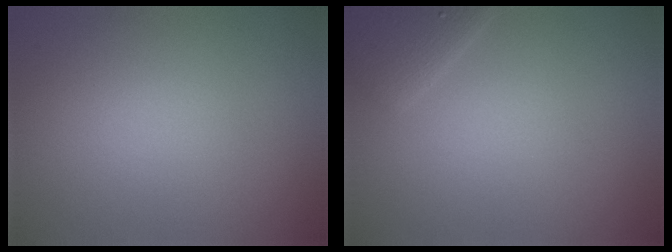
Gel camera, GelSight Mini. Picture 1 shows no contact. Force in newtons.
{"total": 1.6, "press": 1.6, "slide": 0.1}